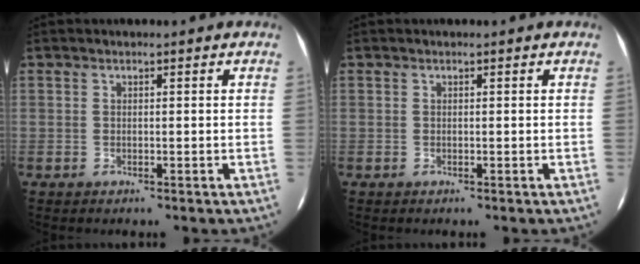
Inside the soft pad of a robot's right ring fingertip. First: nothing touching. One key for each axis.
{"total": 0.0}